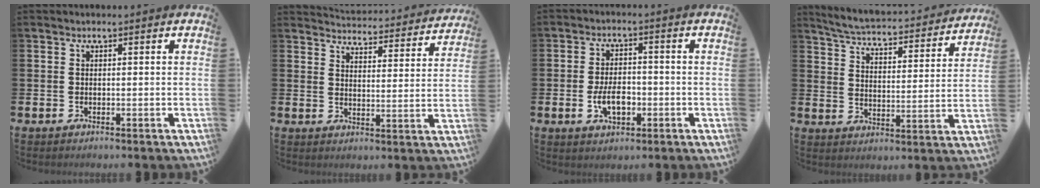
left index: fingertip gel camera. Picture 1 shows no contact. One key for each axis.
{"total": 4.1, "fx": 4.1, "fy": 0.3, "fz": 0.3, "tx": -0.018, "ty": -0.037, "tz": 0.066}
{"total": 4.8, "fx": -1.3, "fy": 2.6, "fz": 3.8, "tx": -0.059, "ty": 0.000, "tz": -0.027}
{"total": 4.9, "fx": 4.7, "fy": 0.5, "fz": 1.1, "tx": -0.045, "ty": -0.041, "tz": 0.074}